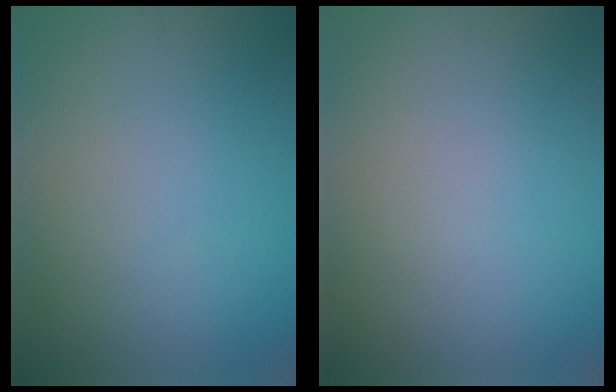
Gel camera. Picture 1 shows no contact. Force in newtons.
{"total": 0.0}